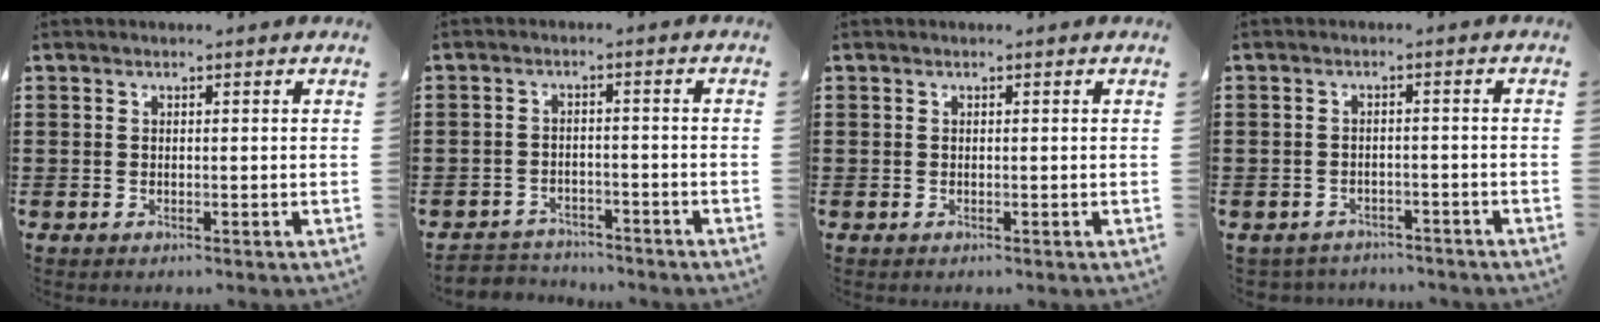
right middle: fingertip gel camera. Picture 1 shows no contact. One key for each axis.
{"total": 2.9, "fx": -2.8, "fy": 0.6, "fz": -0.3, "tx": -0.004, "ty": -0.001, "tz": -0.062}
{"total": 0.0}
{"total": 2.2, "fx": -2.1, "fy": 0.4, "fz": -0.2, "tx": -0.004, "ty": -0.001, "tz": -0.048}